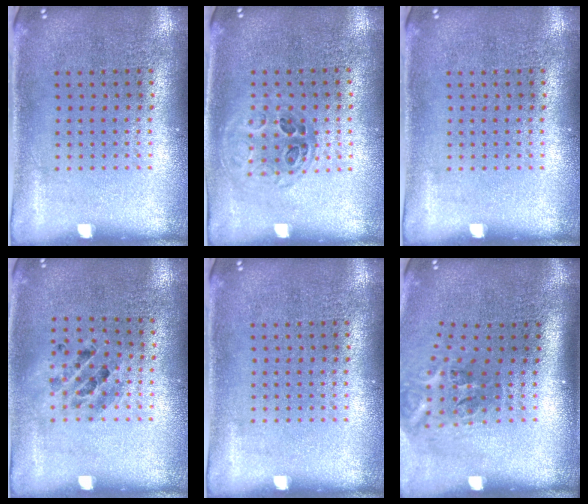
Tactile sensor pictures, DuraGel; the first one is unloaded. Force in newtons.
{"total": 0.9, "press": 0.9, "slide": 0.3}
{"total": 0.0}
{"total": 0.9, "press": 0.9, "slide": 0.2}
{"total": 0.0}
{"total": 2.4, "press": 1.6, "slide": 1.8}